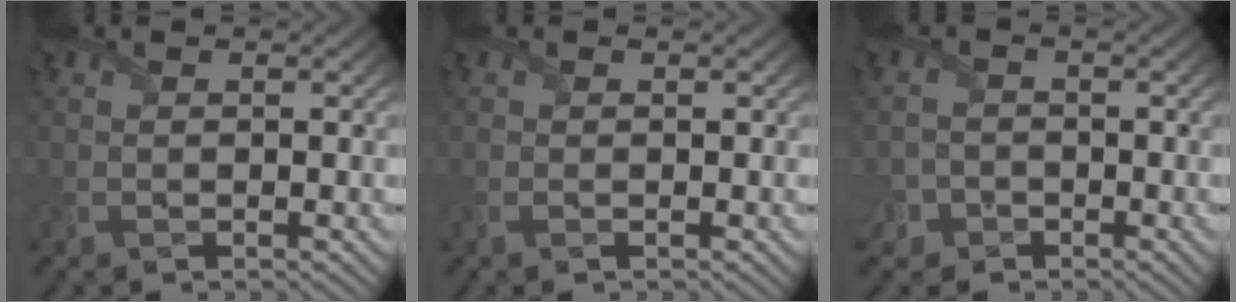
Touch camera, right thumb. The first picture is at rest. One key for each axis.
{"total": 0.6, "fx": -0.2, "fy": 0.4, "fz": 0.4, "tx": -0.011, "ty": -0.001, "tz": -0.005}
{"total": 4.1, "fx": -2.4, "fy": 3.2, "fz": 0.5, "tx": -0.011, "ty": -0.005, "tz": -0.059}